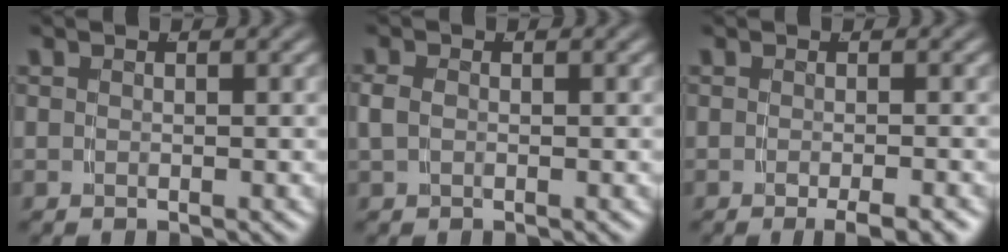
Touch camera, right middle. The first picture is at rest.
{"total": 1.3, "force": [0.0, 0.9, 1.0], "torque": [-0.033, -0.004, 0.006]}
{"total": 2.7, "force": [-2.0, 0.0, 1.7], "torque": [-0.023, -0.002, -0.029]}